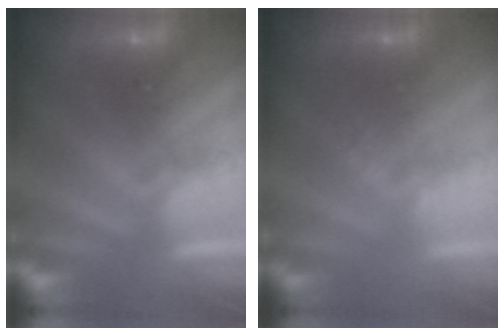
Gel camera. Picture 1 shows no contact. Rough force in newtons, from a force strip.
{"total": 2.2}